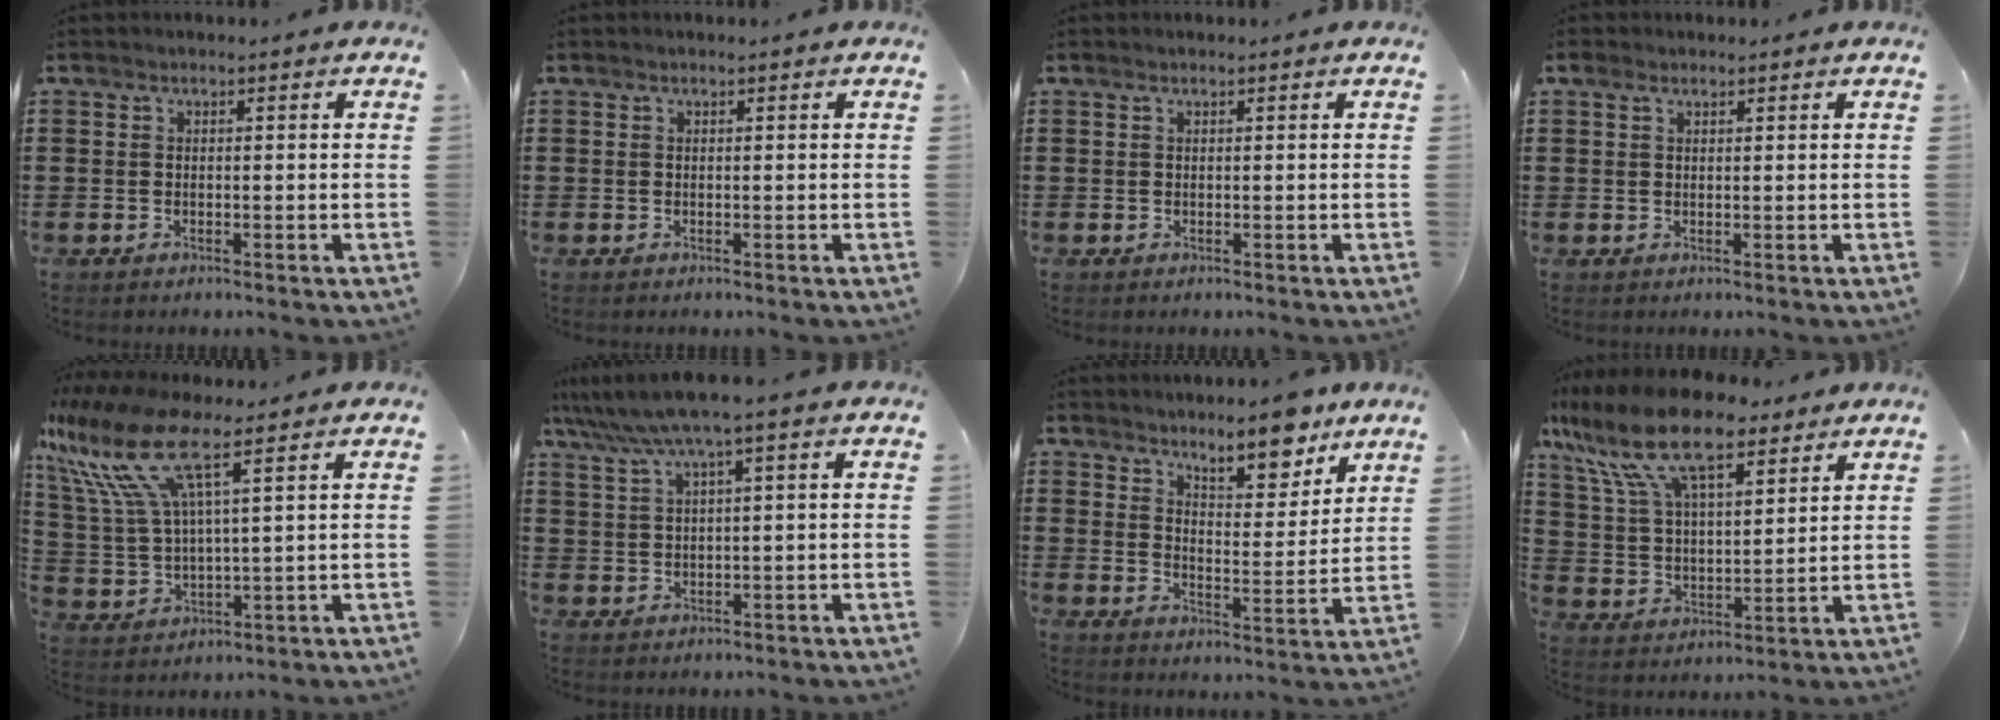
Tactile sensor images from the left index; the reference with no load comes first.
{"total": 0.0}
{"total": 0.0}
{"total": 1.6, "force": [0.9, 1.0, 0.9], "torque": [-0.021, 0.008, 0.016]}
{"total": 12.4, "force": [7.7, 3.3, 9.2], "torque": [-0.234, -0.037, 0.128]}
{"total": 5.0, "force": [2.9, -0.3, 4.0], "torque": [-0.094, -0.012, 0.046]}
{"total": 8.2, "force": [7.3, 1.8, 3.5], "torque": [-0.046, -0.044, 0.124]}
{"total": 15.1, "force": [10.6, 5.1, 9.4], "torque": [-0.220, -0.022, 0.190]}